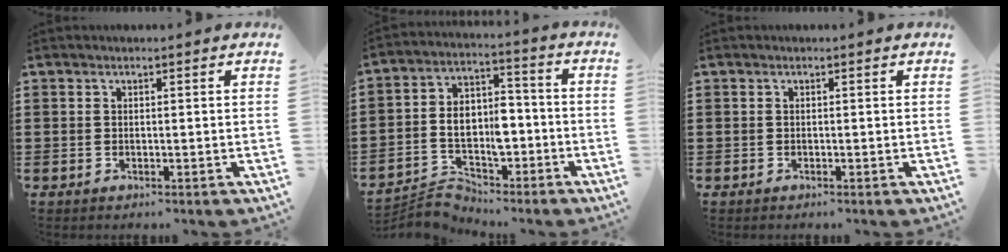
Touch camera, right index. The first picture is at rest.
{"total": 8.2, "force": [-3.1, 5.9, 4.7], "torque": [-0.102, 0.026, -0.057]}
{"total": 0.0}